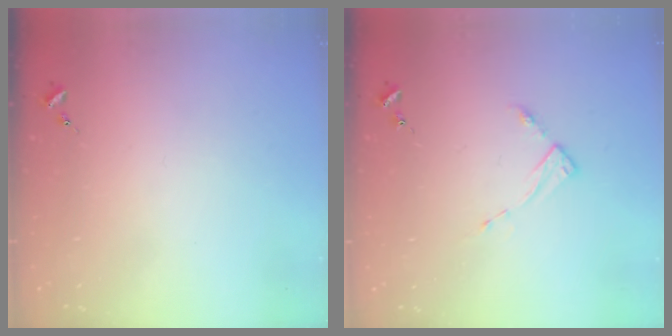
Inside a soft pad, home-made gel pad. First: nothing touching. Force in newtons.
{"total": 2.8, "press": 2.8, "slide": 0.4}